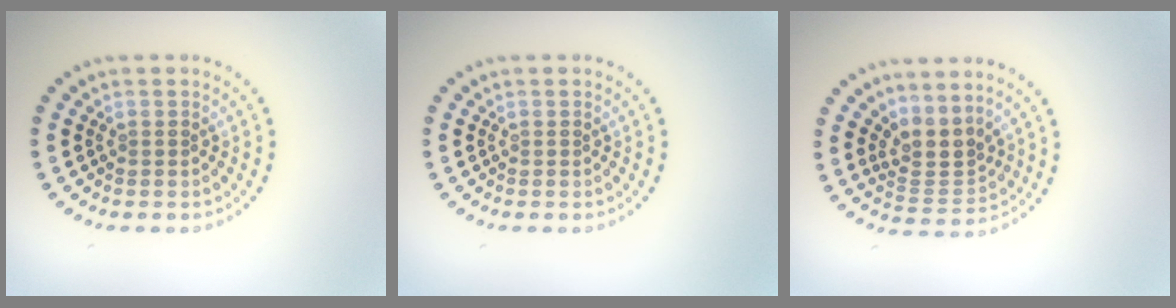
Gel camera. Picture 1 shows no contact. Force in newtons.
{"total": 0.0}
{"total": 2.9, "press": 2.0, "slide": 2.1}